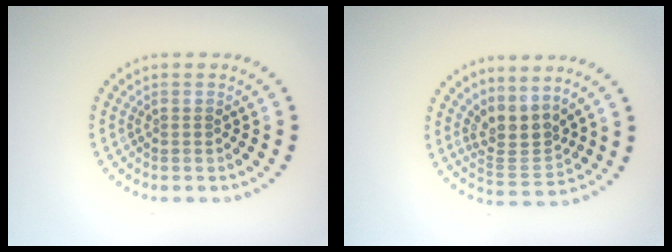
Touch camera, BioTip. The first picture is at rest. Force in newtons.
{"total": 3.2, "press": 2.4, "slide": 2.1}